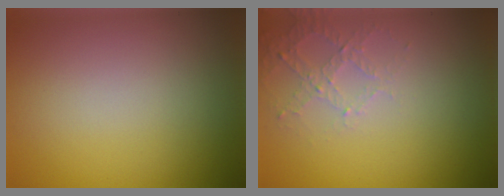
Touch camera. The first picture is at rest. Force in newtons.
{"total": 2.2, "press": 2.1, "slide": 0.6}